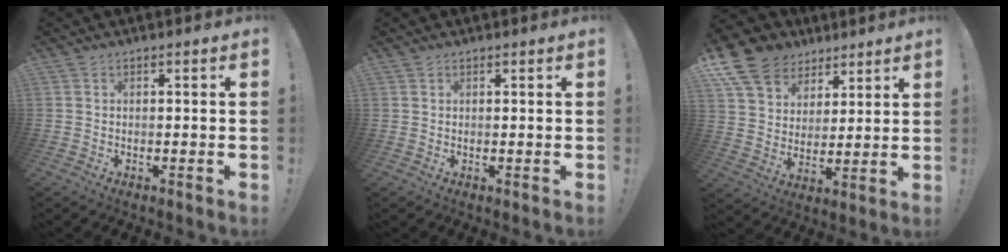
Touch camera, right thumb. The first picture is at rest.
{"total": 0.9, "force": [0.6, 0.7, 0.0], "torque": [0.007, -0.002, 0.009]}
{"total": 13.2, "force": [8.3, 9.3, 4.4], "torque": [-0.077, -0.056, 0.164]}